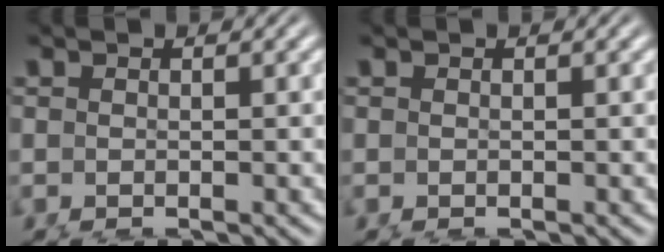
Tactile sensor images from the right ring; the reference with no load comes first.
{"total": 0.0}